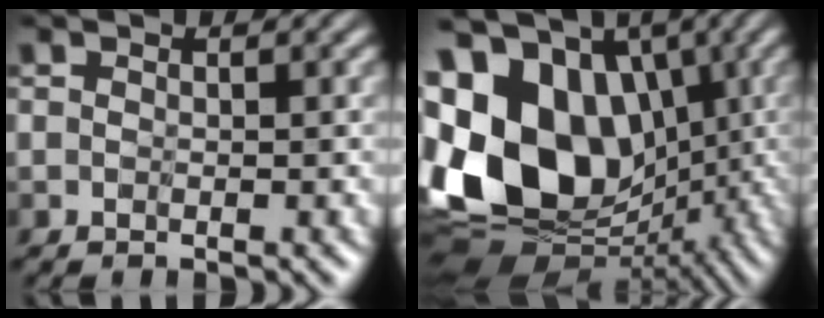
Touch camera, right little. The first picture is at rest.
{"total": 15.2, "force": [1.0, 11.3, 10.1], "torque": [-0.217, -0.006, 0.037]}